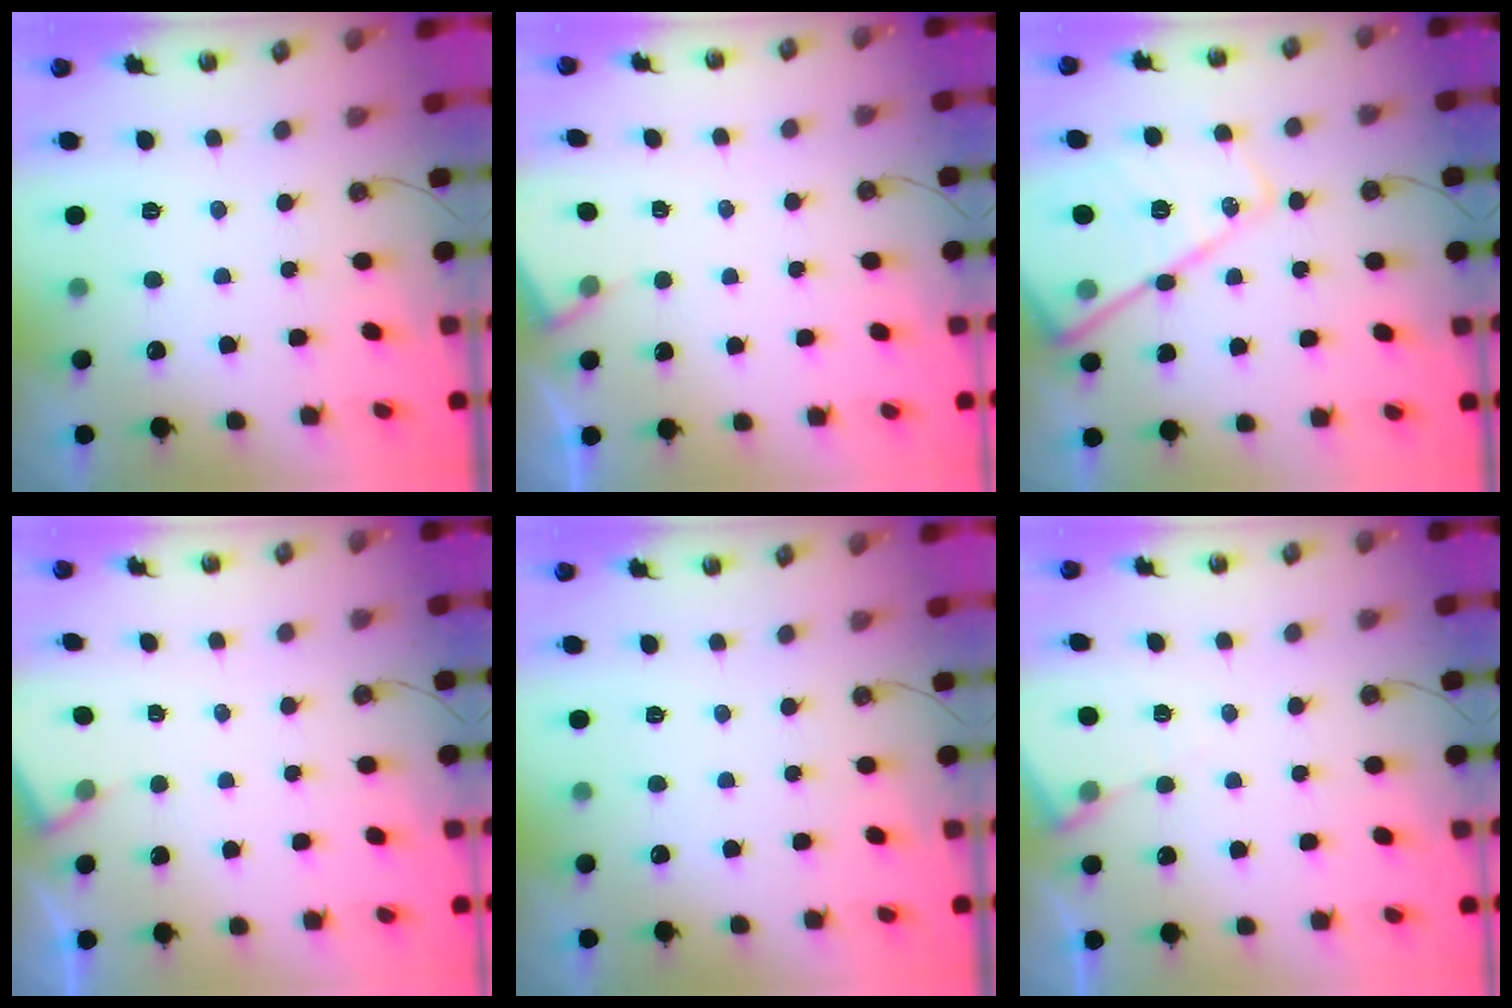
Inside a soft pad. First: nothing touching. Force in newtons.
{"total": 2.8, "press": 2.7, "slide": 0.4}
{"total": 20.9, "press": 20.9, "slide": 1.9}
{"total": 2.8, "press": 2.7, "slide": 0.4}
{"total": 0.0}
{"total": 5.5, "press": 5.5, "slide": 0.5}